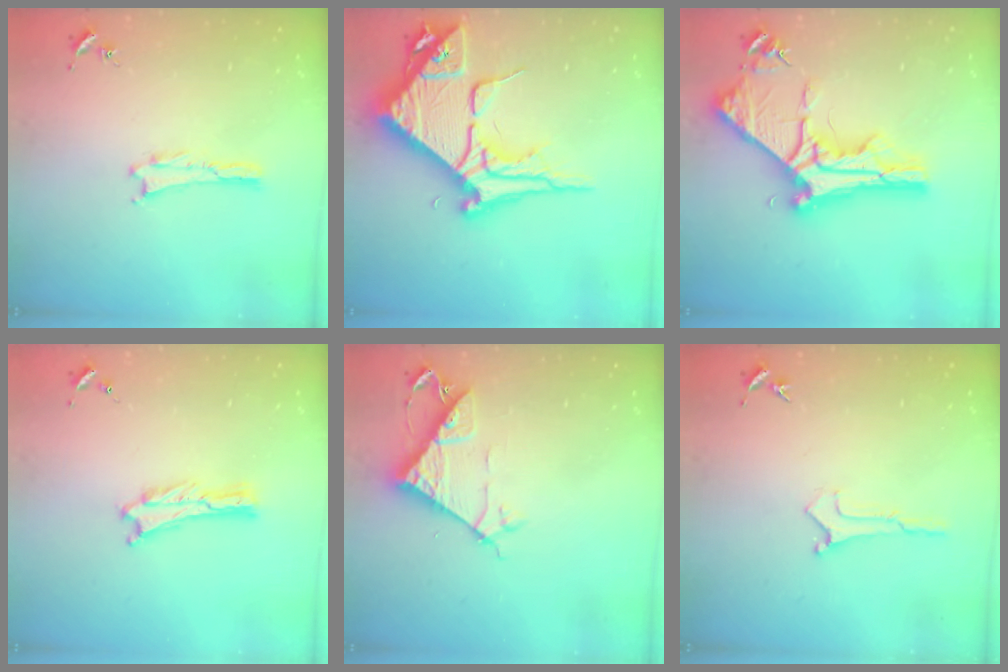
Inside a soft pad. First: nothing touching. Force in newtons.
{"total": 12.6, "press": 12.5, "slide": 1.6}
{"total": 10.3, "press": 10.2, "slide": 1.2}
{"total": 0.0}
{"total": 7.0, "press": 7.0, "slide": 0.7}
{"total": 0.0}